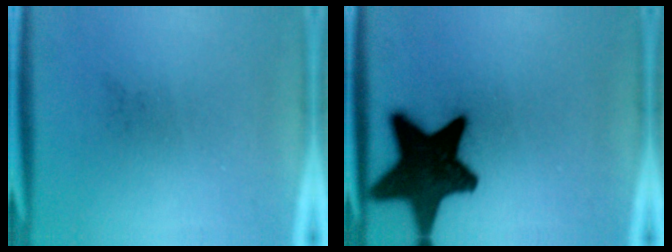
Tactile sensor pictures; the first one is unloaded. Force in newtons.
{"total": 18.7}